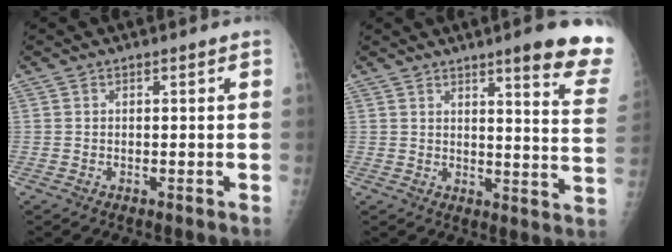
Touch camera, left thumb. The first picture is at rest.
{"total": 14.6, "force": [10.5, 1.7, 10.0], "torque": [-0.093, -0.061, 0.118]}